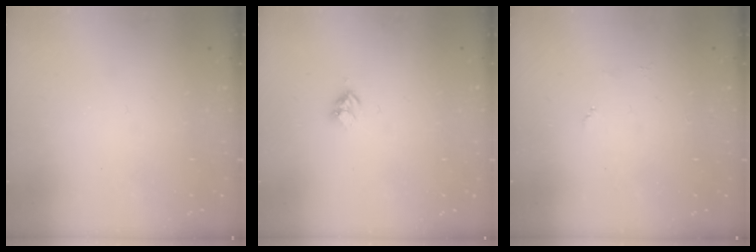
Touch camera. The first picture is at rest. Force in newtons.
{"total": 3.0, "press": 3.0, "slide": 0.4}
{"total": 3.4, "press": 3.4, "slide": 0.4}